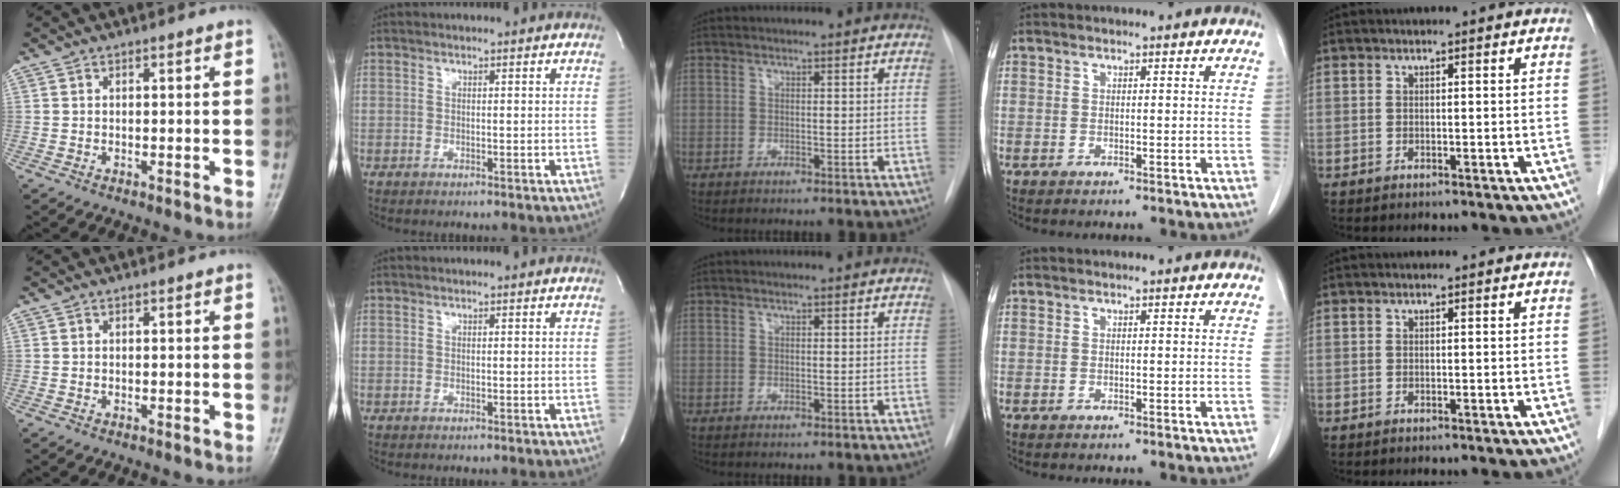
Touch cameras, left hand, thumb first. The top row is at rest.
{}